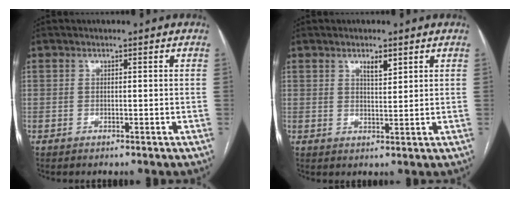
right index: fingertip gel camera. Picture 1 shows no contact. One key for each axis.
{"total": 2.7, "fx": 1.7, "fy": 0.8, "fz": 2.0, "tx": -0.036, "ty": -0.003, "tz": 0.031}